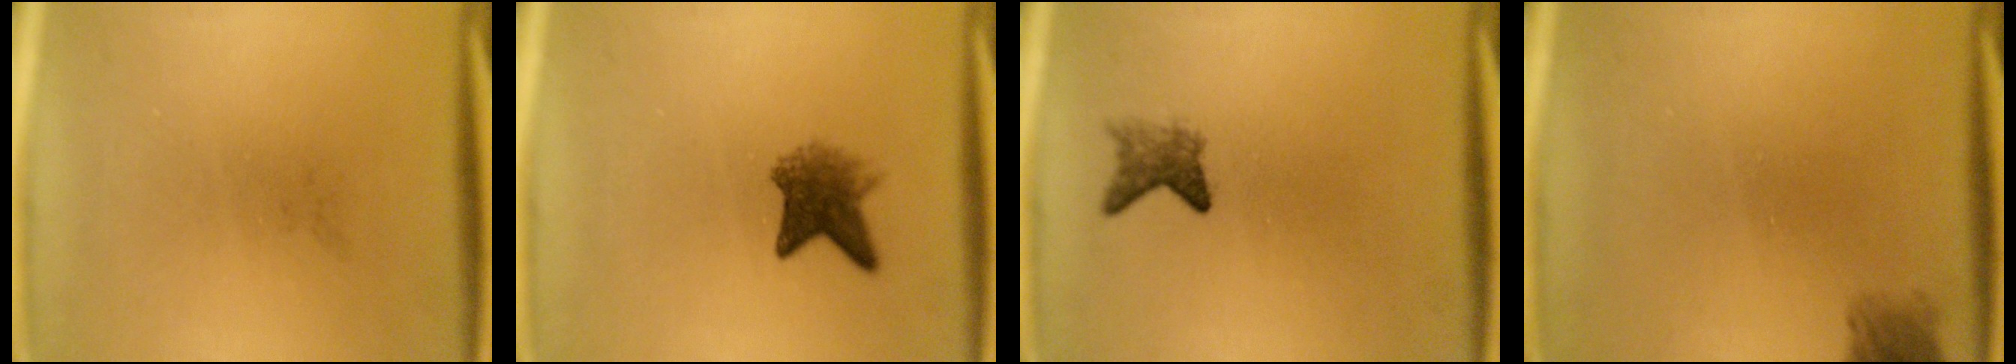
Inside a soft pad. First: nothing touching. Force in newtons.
{"total": 4.3}
{"total": 2.5}
{"total": 2.1}